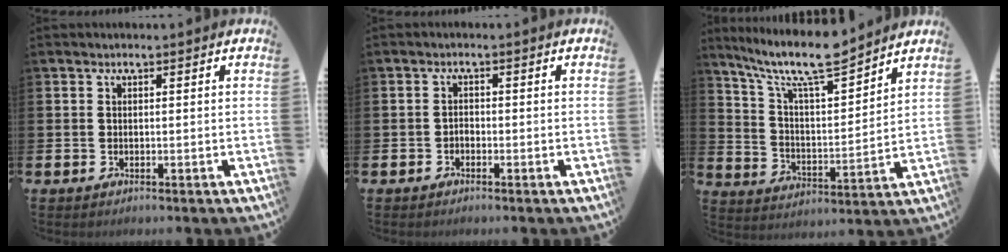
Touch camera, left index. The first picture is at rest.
{"total": 1.1, "force": [-0.9, 0.6, 0.4], "torque": [-0.007, 0.001, -0.019]}
{"total": 11.0, "force": [9.7, 1.7, 5.0], "torque": [-0.119, -0.059, 0.167]}